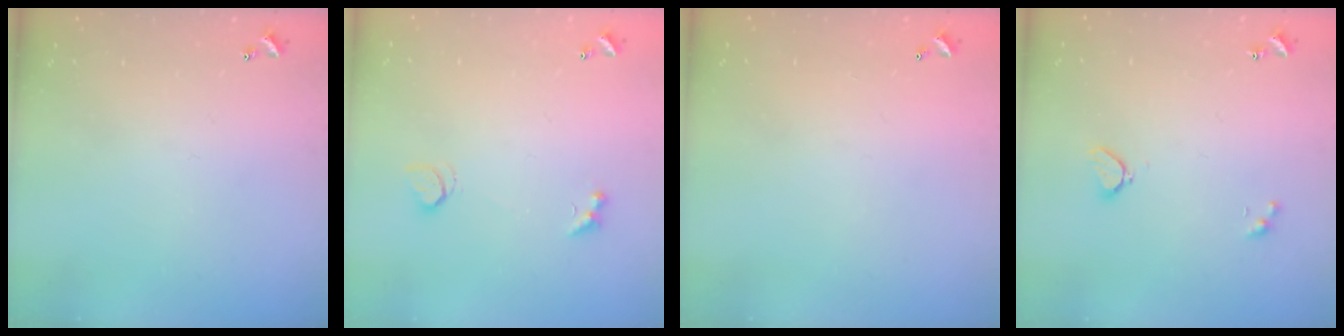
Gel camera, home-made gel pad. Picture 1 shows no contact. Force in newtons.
{"total": 2.3, "press": 1.9, "slide": 1.1}
{"total": 2.9, "press": 2.9, "slide": 0.1}
{"total": 2.1, "press": 2.0, "slide": 0.5}